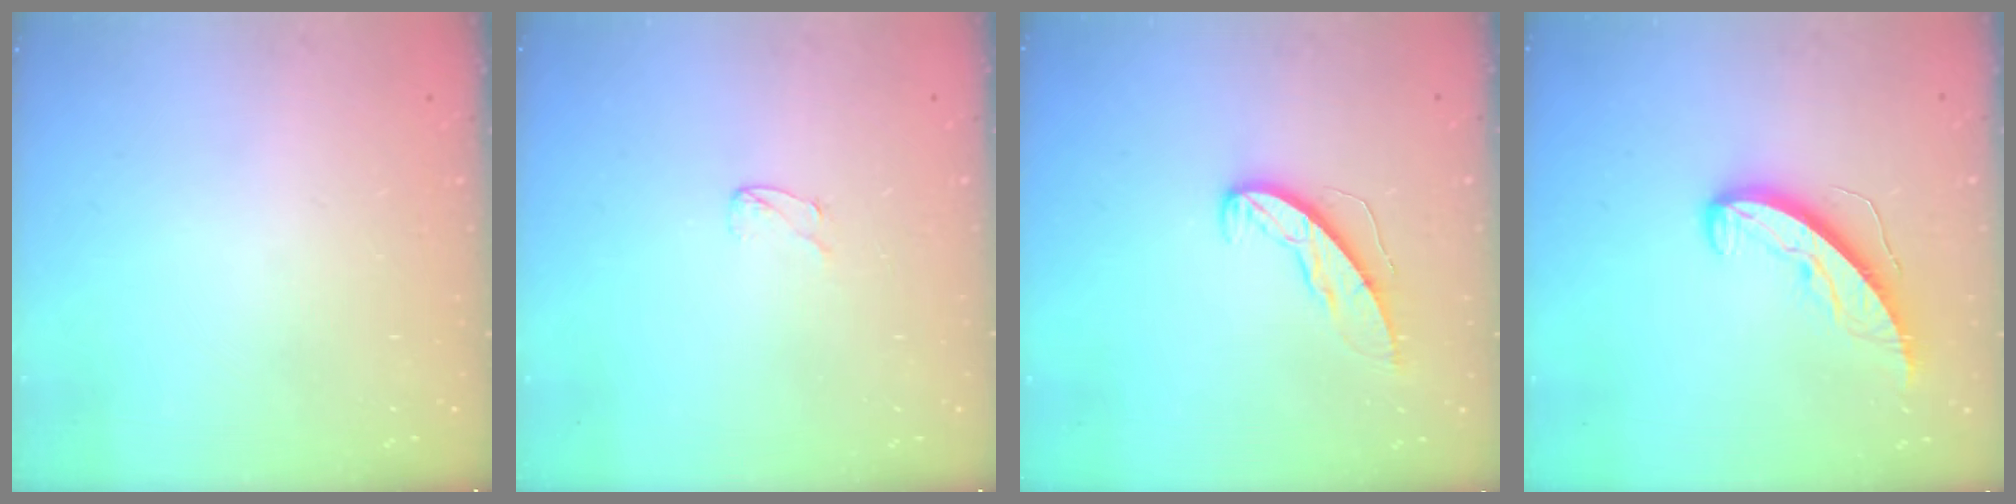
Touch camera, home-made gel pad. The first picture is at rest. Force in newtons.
{"total": 3.0, "press": 3.0, "slide": 0.3}
{"total": 6.3, "press": 6.3, "slide": 0.5}
{"total": 10.7, "press": 10.6, "slide": 0.9}